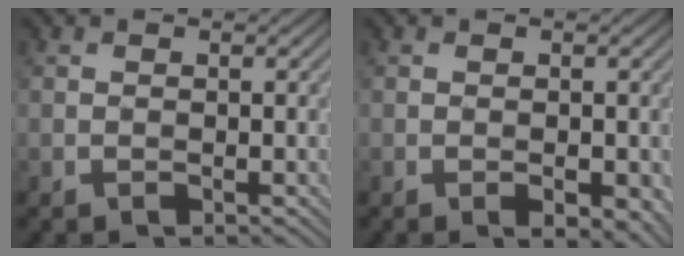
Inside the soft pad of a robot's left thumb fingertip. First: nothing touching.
{"total": 2.8, "force": [-1.3, 1.1, 2.3], "torque": [-0.029, 0.000, -0.013]}